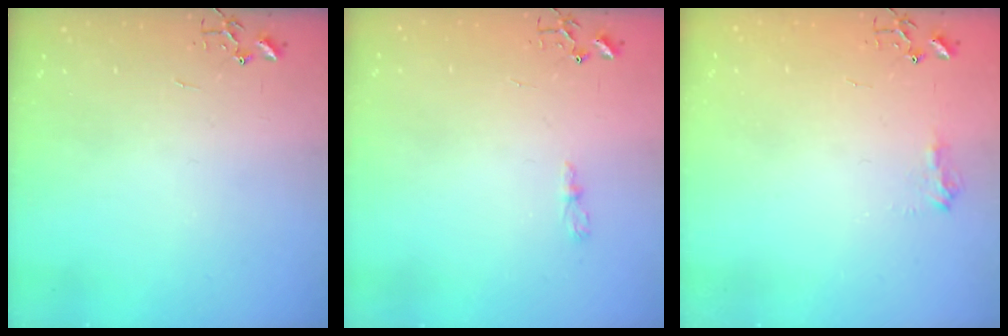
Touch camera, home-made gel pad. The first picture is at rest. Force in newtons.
{"total": 3.5, "press": 3.5, "slide": 0.5}
{"total": 8.4, "press": 8.4, "slide": 0.8}